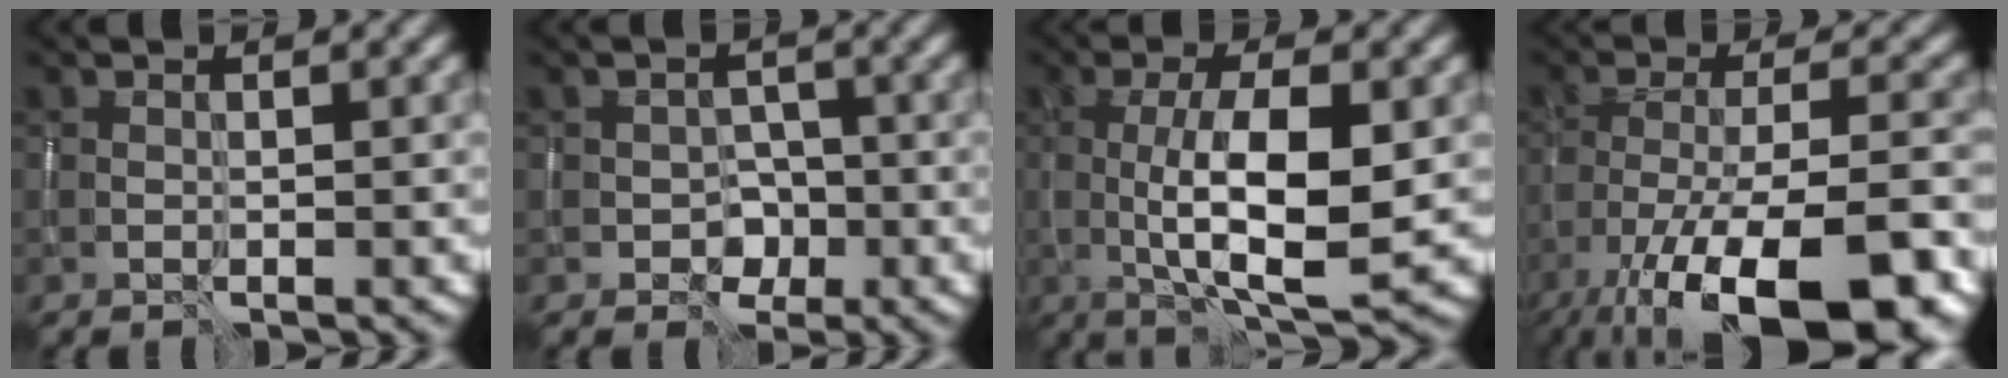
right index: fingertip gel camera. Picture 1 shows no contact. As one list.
[{"total": 2.1, "force": [-0.9, 1.8, 0.6], "torque": [-0.002, -0.001, -0.015]}, {"total": 8.1, "force": [-0.4, 2.4, 7.7], "torque": [-0.131, -0.008, -0.002]}, {"total": 14.2, "force": [-8.9, 4.3, 10.2], "torque": [-0.190, -0.013, -0.143]}]